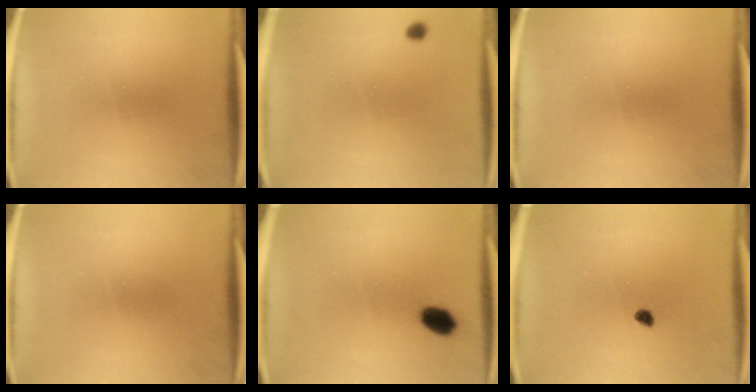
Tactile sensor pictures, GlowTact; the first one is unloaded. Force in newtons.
{"total": 0.9}
{"total": 0.0}
{"total": 0.0}
{"total": 4.6}
{"total": 1.3}